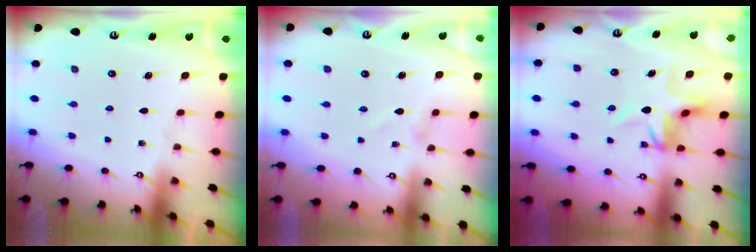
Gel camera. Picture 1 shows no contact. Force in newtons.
{"total": 1.3, "press": 1.3, "slide": 0.1}
{"total": 6.6, "press": 6.3, "slide": 2.1}